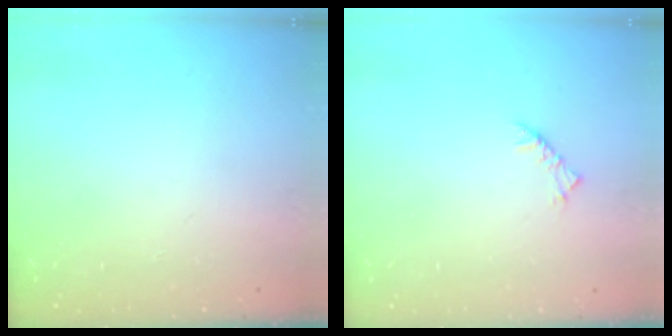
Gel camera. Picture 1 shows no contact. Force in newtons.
{"total": 2.5, "press": 2.4, "slide": 0.7}